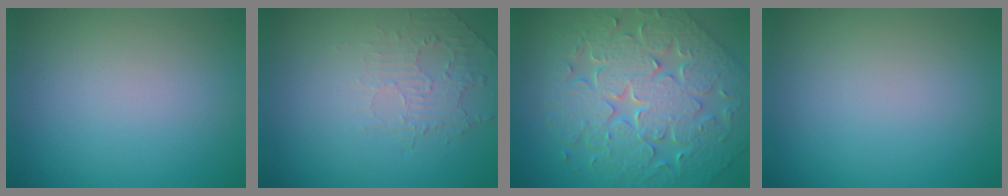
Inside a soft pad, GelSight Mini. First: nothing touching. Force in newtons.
{"total": 2.0, "press": 0.8, "slide": 1.8}
{"total": 8.5, "press": 6.9, "slide": 4.9}
{"total": 0.0}